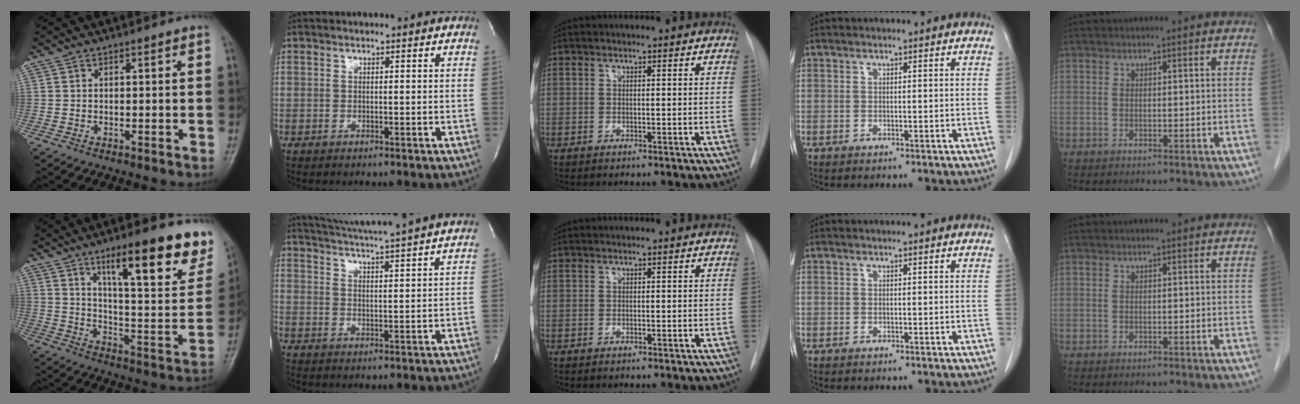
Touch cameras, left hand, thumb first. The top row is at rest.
{"thumb": {"total": 22.1, "force": [13.6, 5.6, 16.4], "torque": [-0.190, -0.061, 0.206]}, "index": {"total": 18.1, "force": [16.6, -1.4, 7.1], "torque": [-0.131, -0.019, 0.224]}}